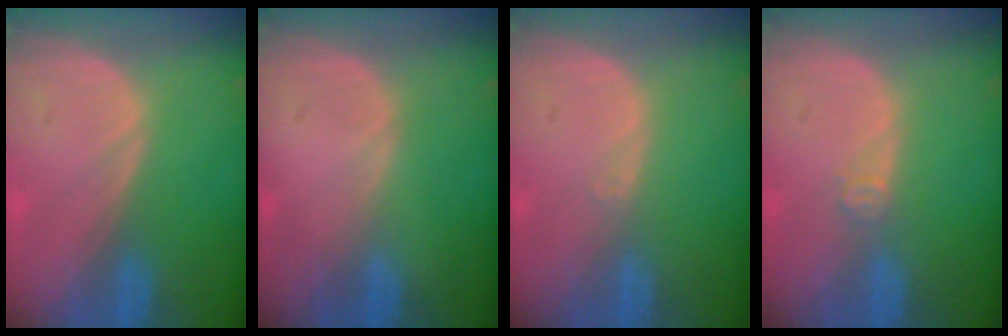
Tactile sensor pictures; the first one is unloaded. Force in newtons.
{"total": 0.0}
{"total": 0.6, "press": 0.4, "slide": 0.4}
{"total": 1.7, "press": 1.4, "slide": 1.0}